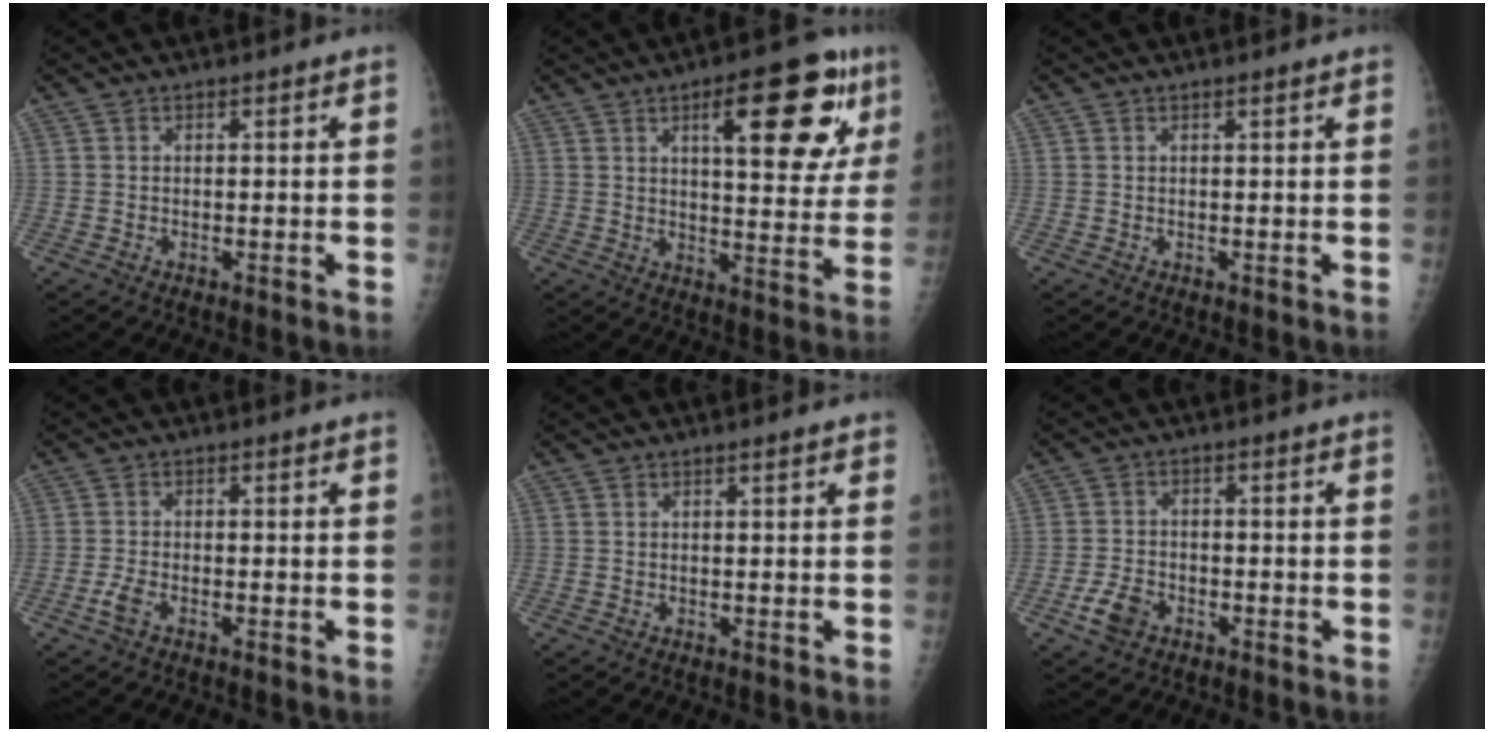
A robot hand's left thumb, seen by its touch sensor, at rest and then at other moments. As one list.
[{"total": 17.8, "force": [7.8, 6.1, 14.9], "torque": [-0.162, -0.016, 0.103]}, {"total": 0.7, "force": [0.4, 0.1, 0.6], "torque": [-0.009, 0.002, 0.003]}, {"total": 2.5, "force": [-1.4, 1.0, 1.8], "torque": [-0.048, 0.007, -0.030]}, {"total": 1.0, "force": [0.6, 0.2, 0.8], "torque": [-0.011, 0.000, 0.007]}, {"total": 4.8, "force": [-2.6, 3.1, 2.6], "torque": [-0.051, 0.016, -0.048]}]